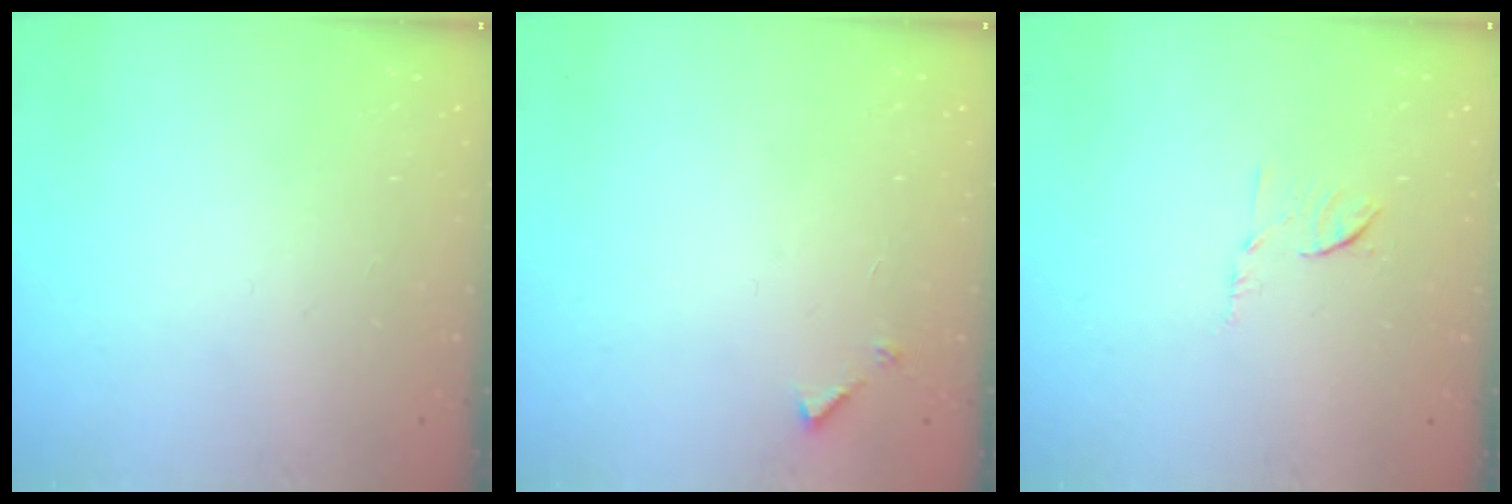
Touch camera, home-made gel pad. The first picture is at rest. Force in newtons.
{"total": 5.0, "press": 4.9, "slide": 0.5}
{"total": 6.1, "press": 6.1, "slide": 0.7}